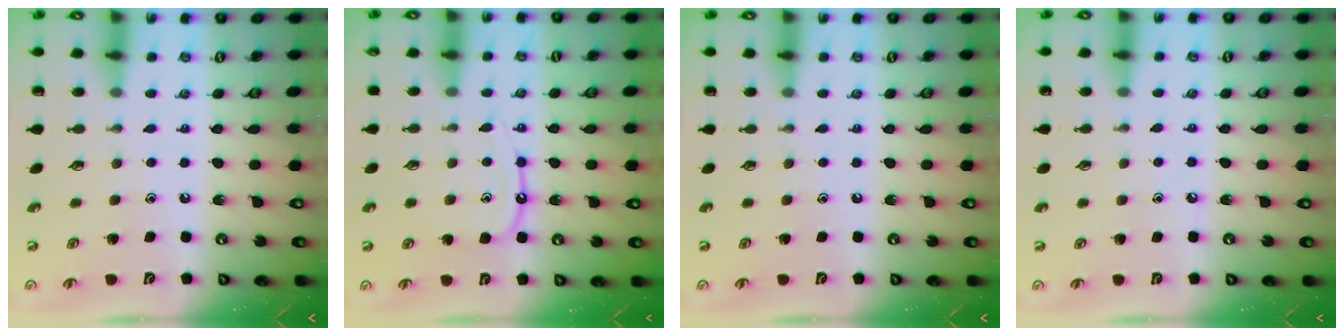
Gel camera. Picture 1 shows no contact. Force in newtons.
{"total": 9.8, "press": 9.7, "slide": 1.0}
{"total": 0.0}
{"total": 3.9, "press": 3.8, "slide": 0.5}